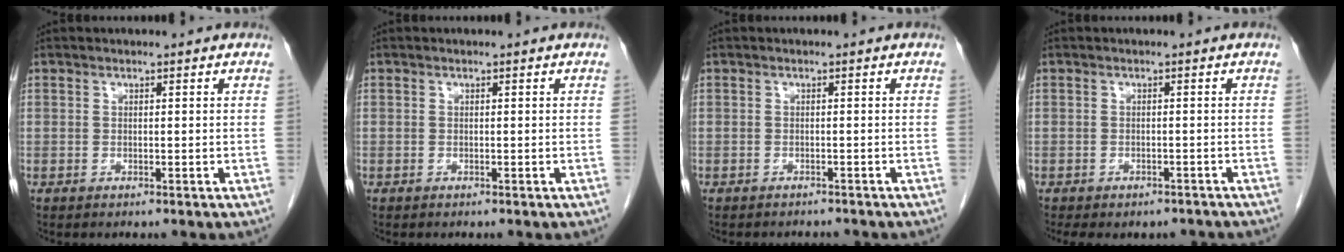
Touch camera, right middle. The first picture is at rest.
{"total": 0.0}
{"total": 4.0, "force": [-3.7, 1.1, 0.8], "torque": [-0.008, -0.001, -0.045]}
{"total": 7.7, "force": [-6.3, 3.6, 2.6], "torque": [-0.040, 0.006, -0.074]}